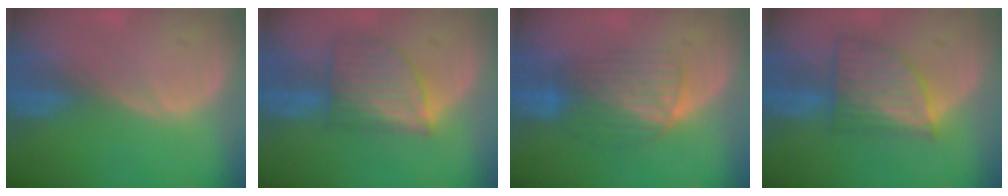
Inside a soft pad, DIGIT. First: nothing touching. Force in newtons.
{"total": 7.2, "press": 6.6, "slide": 2.8}
{"total": 6.3, "press": 6.2, "slide": 1.1}
{"total": 7.5, "press": 6.7, "slide": 3.4}